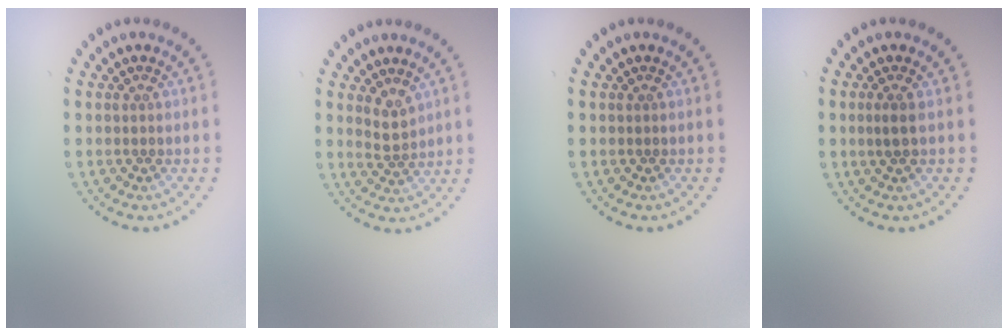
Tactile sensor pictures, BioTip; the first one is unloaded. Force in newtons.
{"total": 2.0, "press": 1.5, "slide": 1.2}
{"total": 0.0}
{"total": 1.2, "press": 0.9, "slide": 0.8}